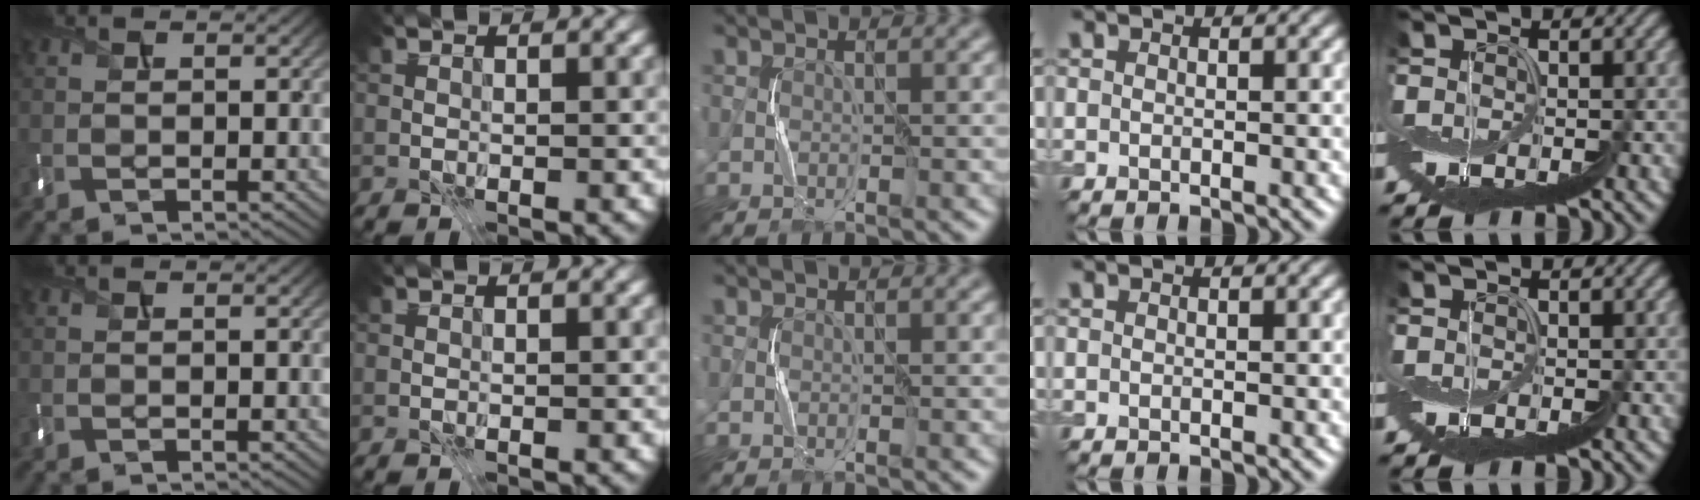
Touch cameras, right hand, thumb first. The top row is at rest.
{}